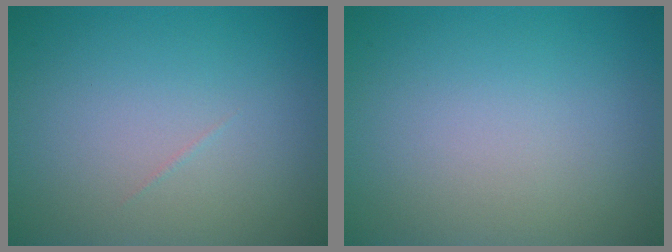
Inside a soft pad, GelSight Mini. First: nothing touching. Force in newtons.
{"total": 0.0}